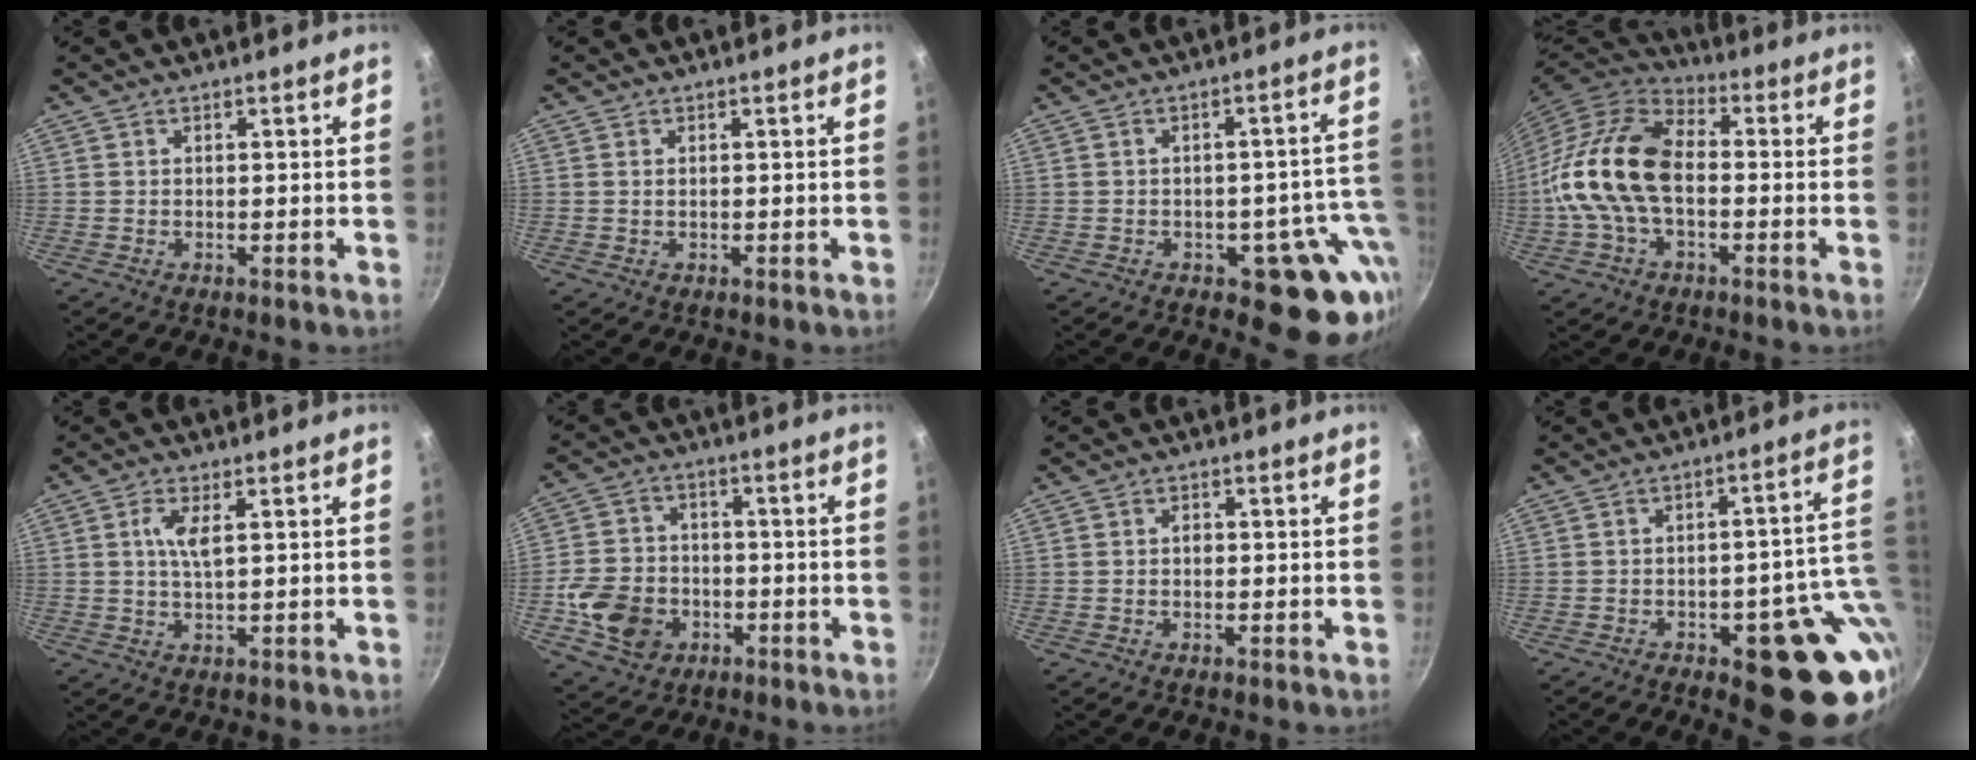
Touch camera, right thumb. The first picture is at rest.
{"total": 0.6, "force": [0.2, 0.3, 0.5], "torque": [-0.009, 0.001, 0.004]}
{"total": 12.5, "force": [-4.2, 7.5, 9.0], "torque": [-0.021, 0.026, -0.044]}
{"total": 17.6, "force": [-1.6, 11.0, 13.7], "torque": [-0.251, 0.038, -0.044]}
{"total": 3.9, "force": [1.1, 1.1, 3.6], "torque": [-0.075, 0.000, 0.022]}
{"total": 11.6, "force": [-3.7, 9.4, 5.8], "torque": [-0.092, 0.024, -0.062]}
{"total": 1.2, "force": [-0.1, 0.9, 0.7], "torque": [-0.010, 0.004, -0.003]}
{"total": 18.4, "force": [-4.7, 8.1, 15.8], "torque": [-0.129, 0.015, -0.056]}